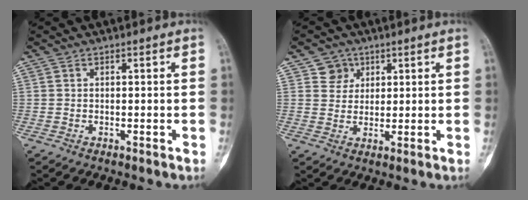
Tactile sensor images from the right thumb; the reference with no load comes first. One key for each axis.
{"total": 4.1, "fx": 2.0, "fy": 3.5, "fz": 0.3, "tx": 0.021, "ty": -0.008, "tz": 0.031}